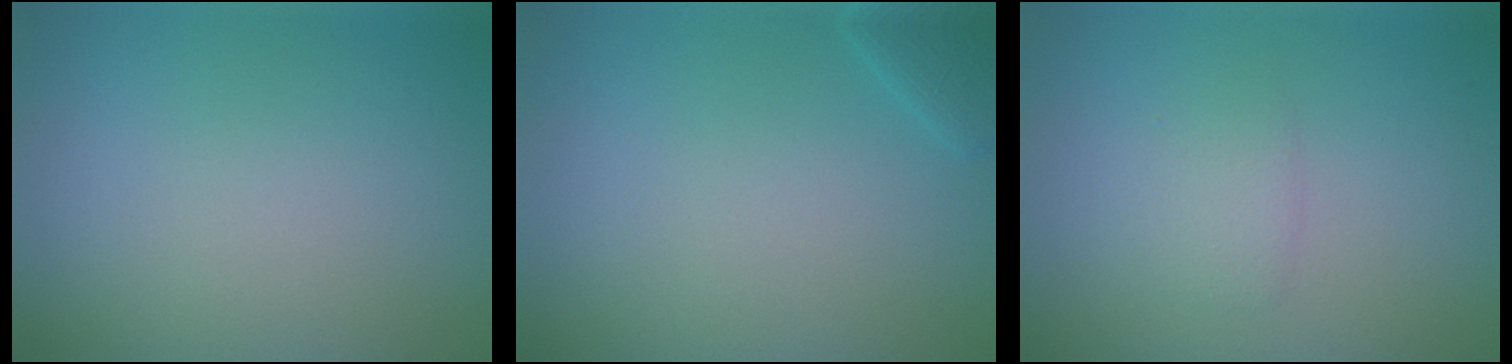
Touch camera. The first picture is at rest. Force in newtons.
{"total": 1.4, "press": 1.4, "slide": 0.1}
{"total": 1.4, "press": 1.4, "slide": 0.0}